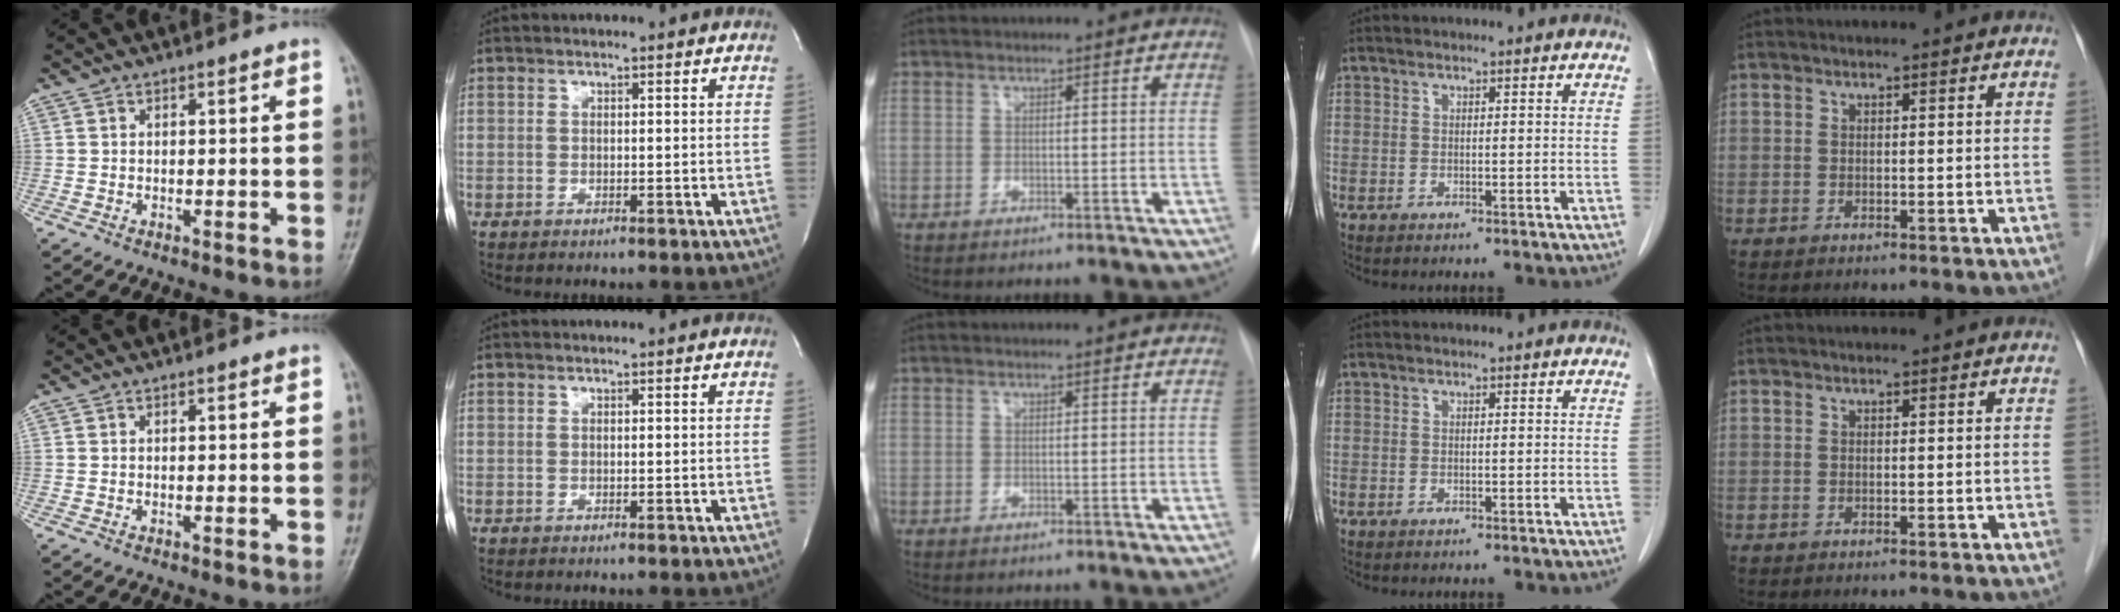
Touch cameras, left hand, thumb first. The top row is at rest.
{}